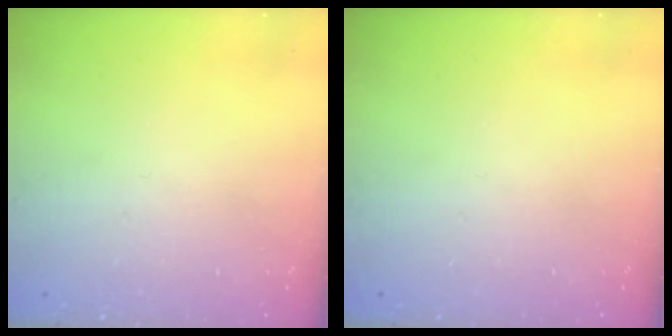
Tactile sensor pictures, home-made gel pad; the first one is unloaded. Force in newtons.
{"total": 0.0}